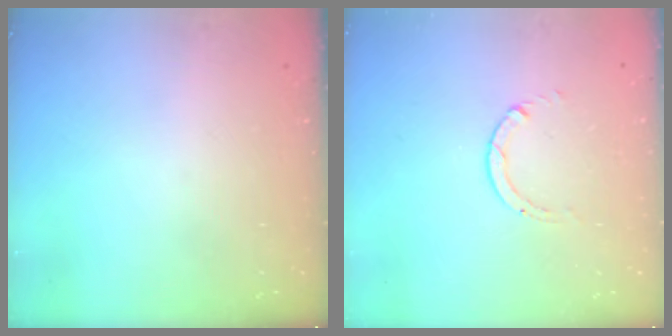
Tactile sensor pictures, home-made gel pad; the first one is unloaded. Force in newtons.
{"total": 0.9, "press": 0.9, "slide": 0.1}